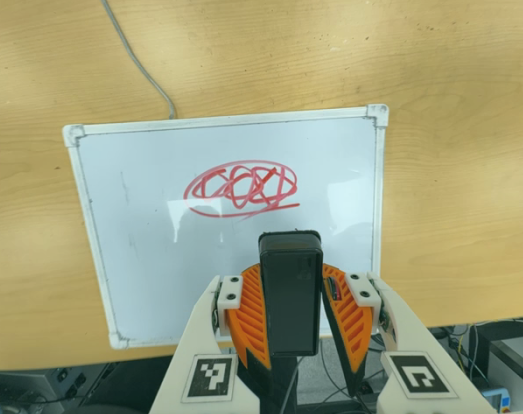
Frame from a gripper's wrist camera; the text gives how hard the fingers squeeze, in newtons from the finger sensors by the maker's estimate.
{"total": 7.4, "left": 6.6, "right": 8.2}